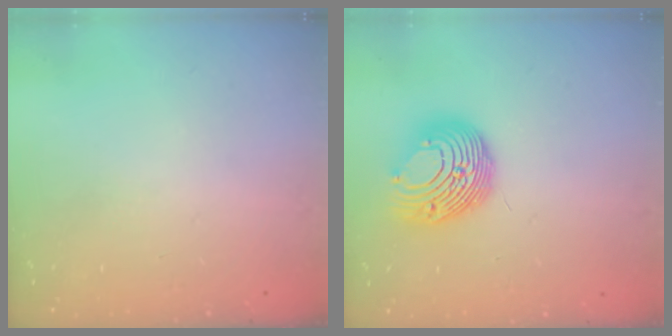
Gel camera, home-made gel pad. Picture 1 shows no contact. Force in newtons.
{"total": 14.2, "press": 14.2, "slide": 0.0}